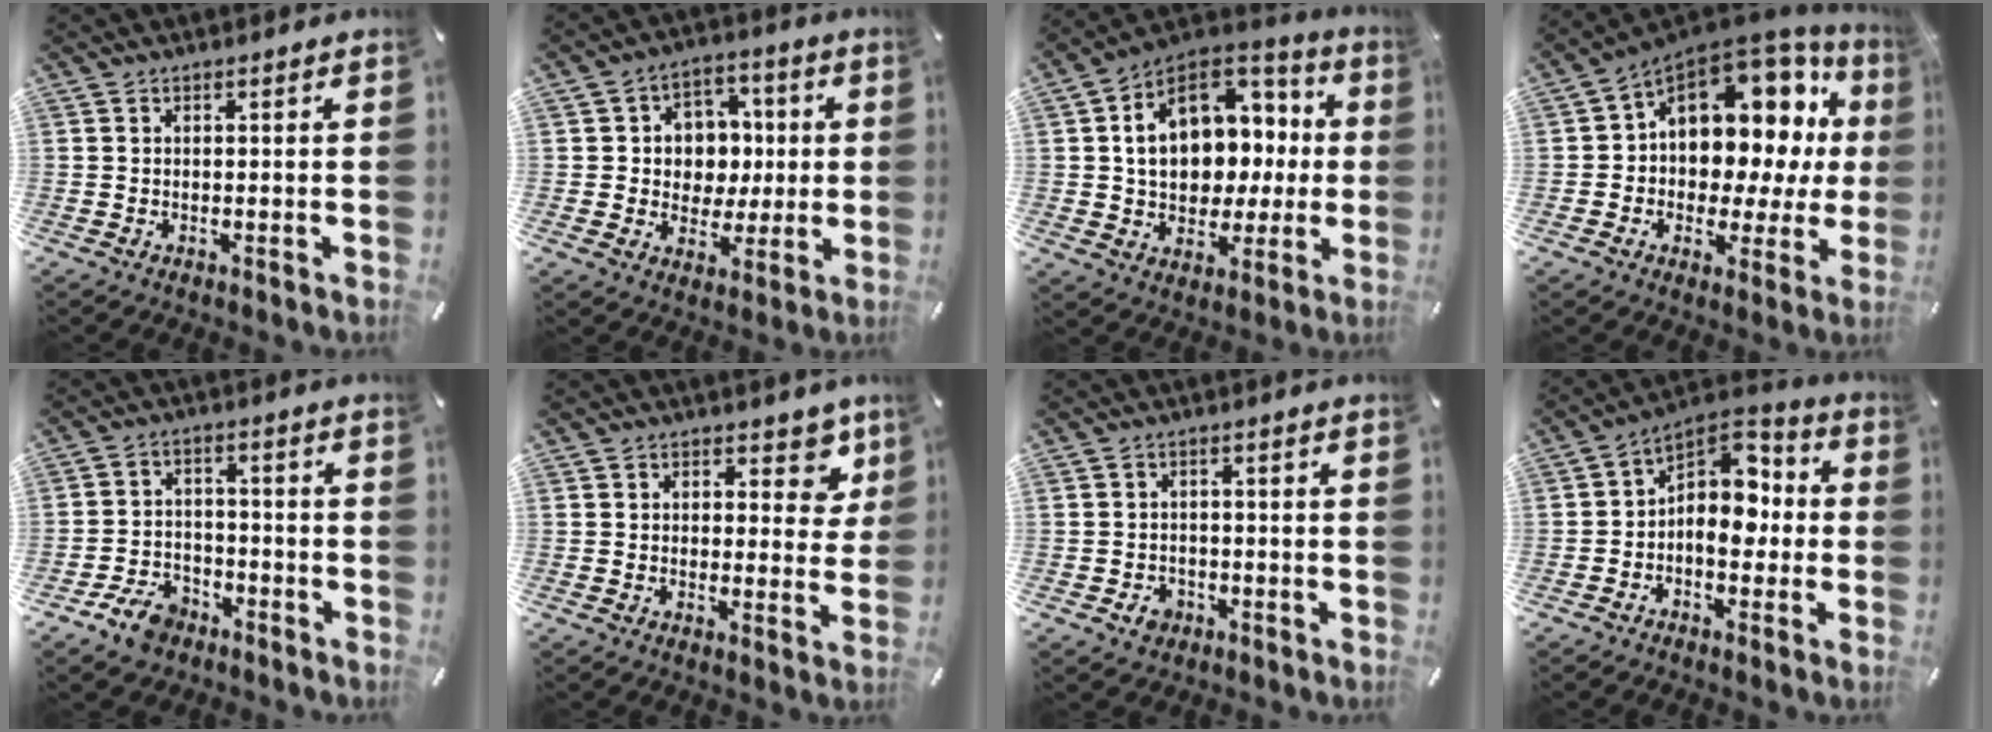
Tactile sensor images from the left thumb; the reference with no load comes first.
{"total": 8.8, "force": [0.2, 8.5, 2.1], "torque": [-0.024, -0.002, 0.006]}
{"total": 16.3, "force": [2.3, 13.1, 9.5], "torque": [-0.151, -0.009, 0.048]}
{"total": 12.6, "force": [5.4, 8.9, 7.1], "torque": [-0.090, -0.067, 0.092]}
{"total": 7.5, "force": [-4.9, 4.9, 2.9], "torque": [-0.056, 0.030, -0.091]}
{"total": 6.5, "force": [3.7, 4.2, 3.2], "torque": [-0.012, -0.021, 0.058]}
{"total": 3.6, "force": [-1.6, 3.0, 1.3], "torque": [-0.013, 0.004, -0.031]}
{"total": 9.9, "force": [-0.8, 7.3, 6.7], "torque": [-0.099, -0.003, -0.021]}